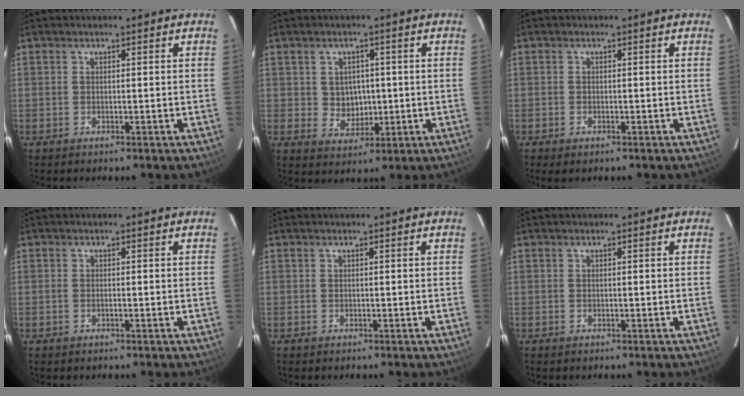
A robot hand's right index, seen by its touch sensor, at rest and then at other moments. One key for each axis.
{"total": 5.0, "fx": 0.3, "fy": 4.6, "fz": 1.8, "tx": -0.035, "ty": 0.008, "tz": 0.014}
{"total": 1.3, "fx": -0.8, "fy": 0.6, "fz": 0.7, "tx": -0.014, "ty": -0.006, "tz": -0.015}
{"total": 0.5, "fx": -0.3, "fy": 0.3, "fz": 0.4, "tx": -0.007, "ty": 0.000, "tz": -0.005}
{"total": 0.0}
{"total": 0.0}